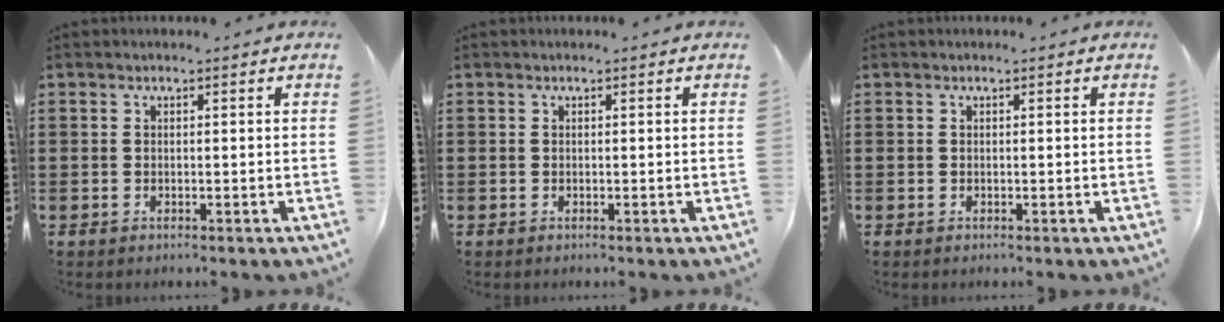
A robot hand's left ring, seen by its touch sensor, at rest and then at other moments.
{"total": 0.0}
{"total": 0.0}